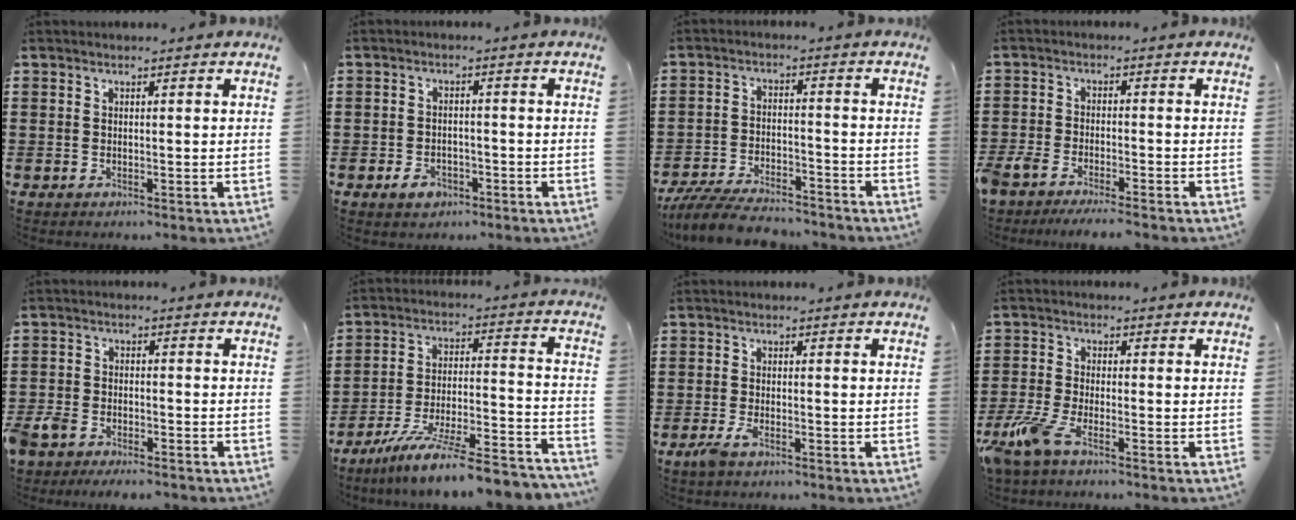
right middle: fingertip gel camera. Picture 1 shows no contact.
{"total": 2.8, "force": [-1.8, 1.6, 1.4], "torque": [-0.026, 0.004, -0.036]}
{"total": 7.0, "force": [-6.5, 1.2, 2.2], "torque": [-0.048, 0.005, -0.126]}
{"total": 4.2, "force": [-4.0, 0.5, 1.4], "torque": [-0.052, -0.012, -0.088]}
{"total": 4.2, "force": [-3.8, 1.4, 1.1], "torque": [-0.048, -0.003, -0.086]}
{"total": 10.6, "force": [-8.9, 0.0, 5.7], "torque": [-0.093, 0.006, -0.173]}
{"total": 2.5, "force": [-1.4, 0.8, 2.0], "torque": [-0.049, -0.005, -0.030]}
{"total": 5.4, "force": [-3.6, 1.4, 3.7], "torque": [-0.116, -0.021, -0.078]}